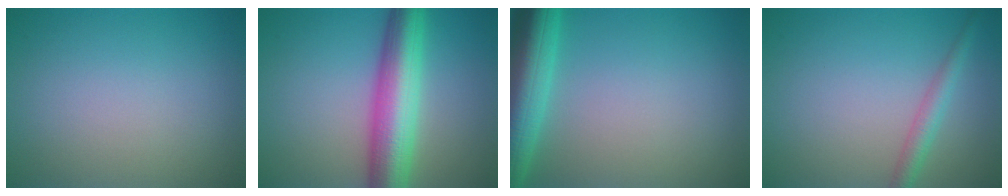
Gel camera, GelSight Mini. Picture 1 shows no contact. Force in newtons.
{"total": 8.3, "press": 8.2, "slide": 0.4}
{"total": 7.7, "press": 7.7, "slide": 0.5}
{"total": 2.2, "press": 2.2, "slide": 0.1}